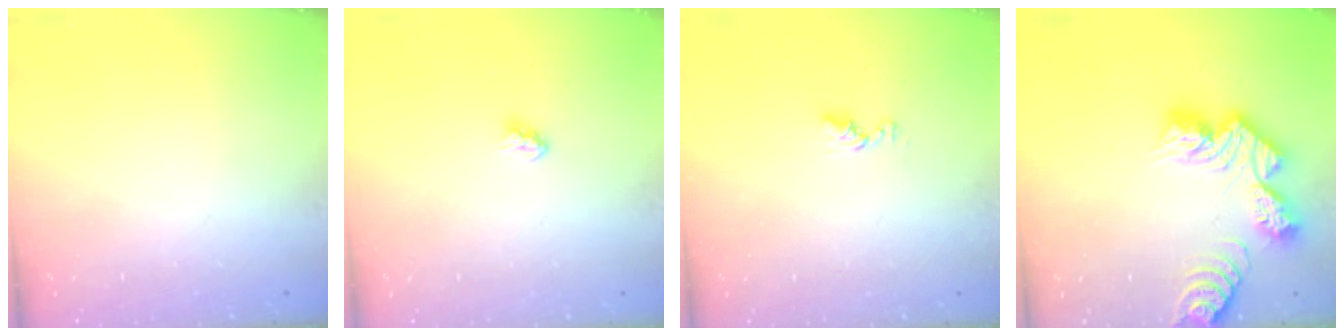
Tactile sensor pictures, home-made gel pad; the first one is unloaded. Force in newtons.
{"total": 2.9, "press": 2.9, "slide": 0.2}
{"total": 5.1, "press": 5.1, "slide": 0.6}
{"total": 13.0, "press": 13.0, "slide": 1.1}